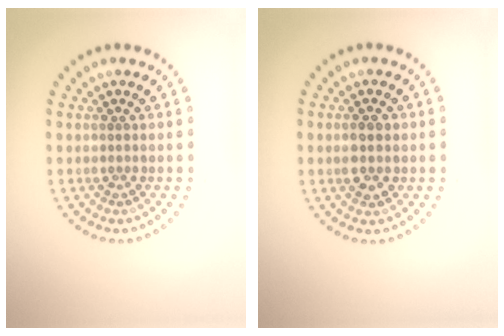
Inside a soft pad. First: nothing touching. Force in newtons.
{"total": 2.7, "press": 2.7, "slide": 0.0}